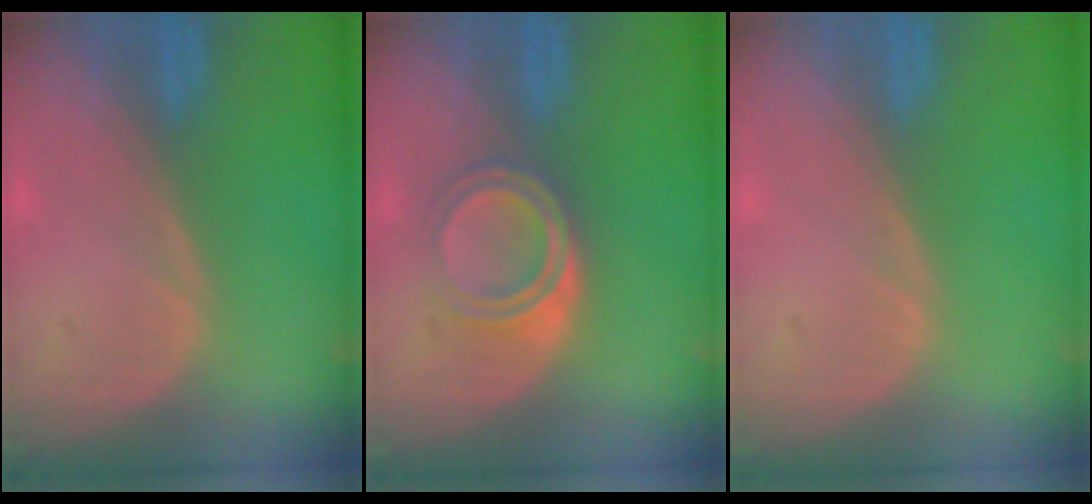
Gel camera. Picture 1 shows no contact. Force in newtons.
{"total": 5.3, "press": 4.5, "slide": 2.8}
{"total": 0.0}